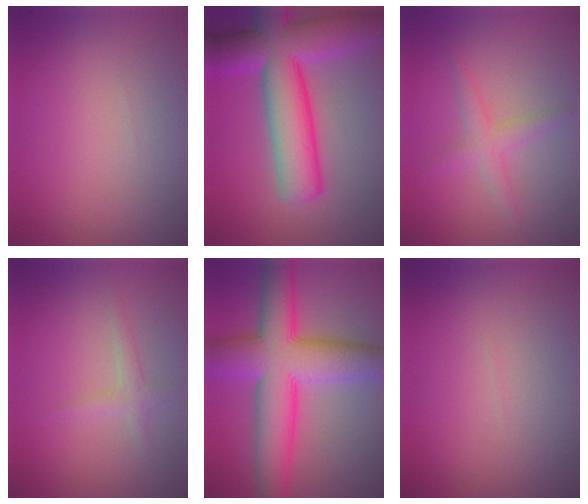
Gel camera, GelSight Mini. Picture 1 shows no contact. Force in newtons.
{"total": 12.3, "press": 12.3, "slide": 0.6}
{"total": 2.1, "press": 2.1, "slide": 0.1}
{"total": 1.3, "press": 1.3, "slide": 0.0}
{"total": 11.6, "press": 11.6, "slide": 0.2}
{"total": 0.0}